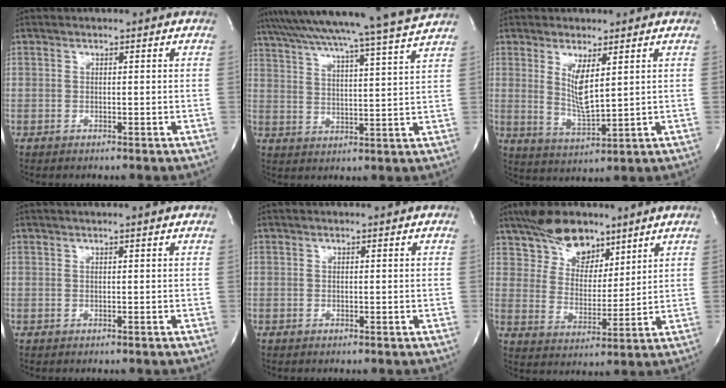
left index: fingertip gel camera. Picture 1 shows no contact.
{"total": 21.5, "force": [19.5, -2.8, 8.7], "torque": [-0.157, -0.041, 0.272]}
{"total": 5.5, "force": [1.8, 0.9, 5.1], "torque": [-0.103, -0.019, 0.044]}
{"total": 1.2, "force": [0.9, -0.4, 0.7], "torque": [-0.020, 0.006, 0.016]}
{"total": 0.0}
{"total": 9.1, "force": [7.0, 4.4, 3.6], "torque": [-0.064, 0.010, 0.133]}